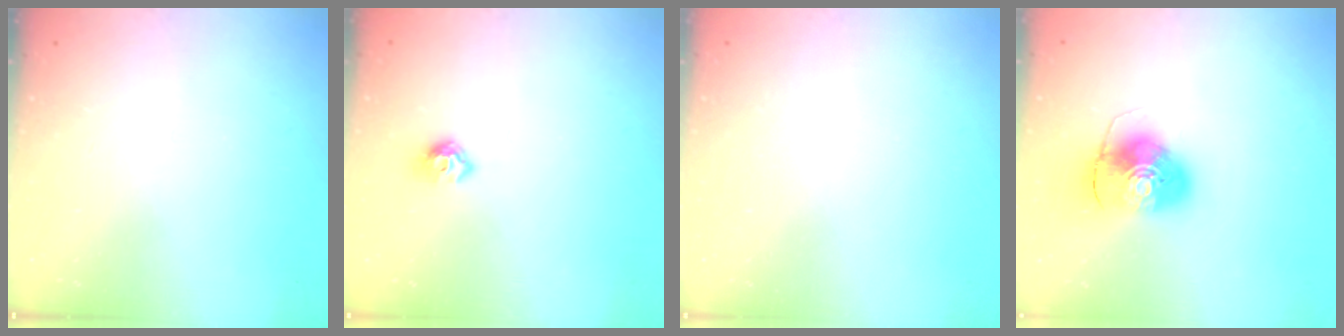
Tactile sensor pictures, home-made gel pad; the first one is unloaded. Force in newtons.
{"total": 7.3, "press": 7.2, "slide": 0.9}
{"total": 0.8, "press": 0.8, "slide": 0.0}
{"total": 9.4, "press": 9.2, "slide": 1.5}